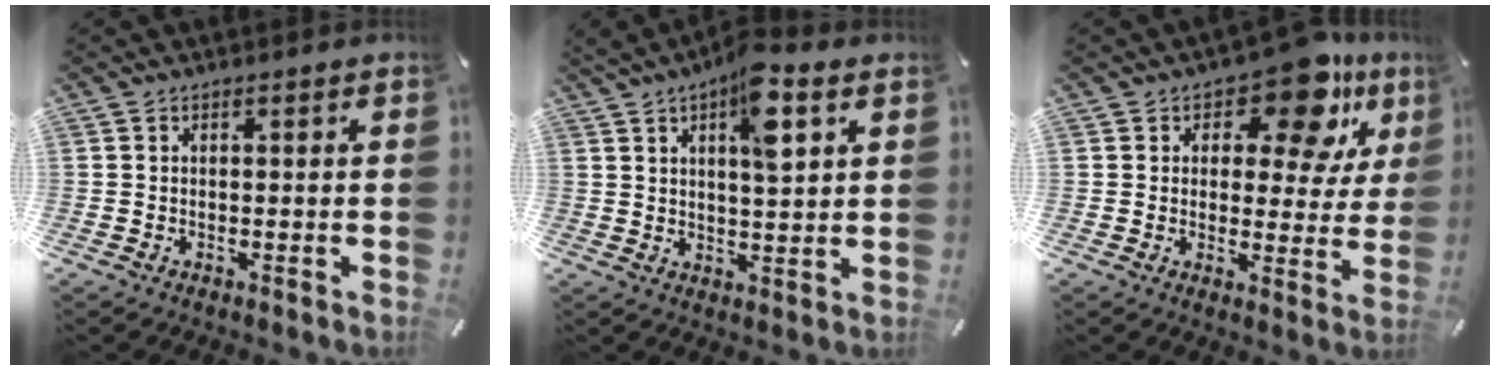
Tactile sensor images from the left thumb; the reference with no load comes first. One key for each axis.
{"total": 9.6, "fx": 4.8, "fy": 2.9, "fz": 7.8, "tx": -0.120, "ty": -0.018, "tz": 0.077}
{"total": 13.3, "fx": 8.2, "fy": 6.2, "fz": 8.5, "tx": -0.115, "ty": -0.050, "tz": 0.137}